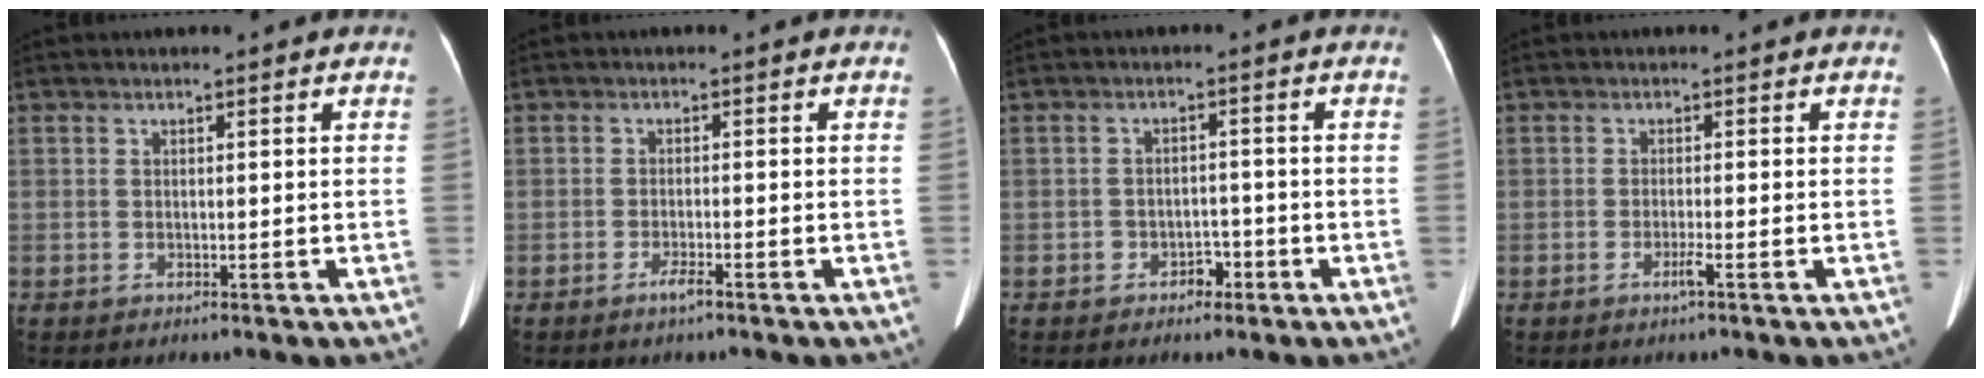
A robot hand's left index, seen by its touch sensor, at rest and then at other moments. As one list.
[{"total": 1.8, "force": [-1.3, 0.0, 1.2], "torque": [-0.028, -0.003, -0.023]}, {"total": 2.7, "force": [-1.6, 1.8, 1.1], "torque": [-0.013, 0.009, -0.020]}, {"total": 1.4, "force": [-0.9, -0.3, 1.1], "torque": [-0.025, -0.002, -0.016]}]